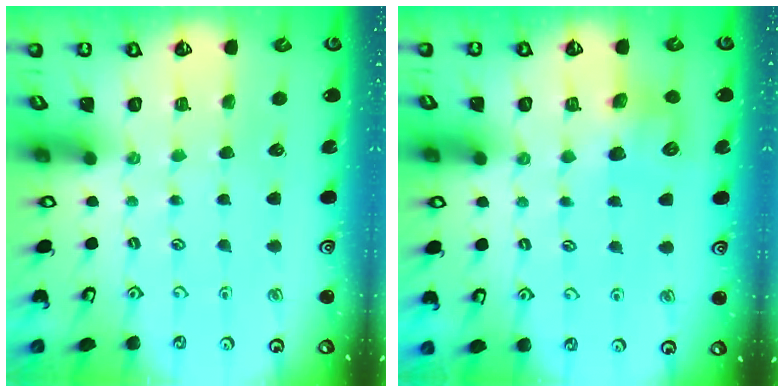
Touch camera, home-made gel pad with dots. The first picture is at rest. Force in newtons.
{"total": 8.0, "press": 8.0, "slide": 0.4}